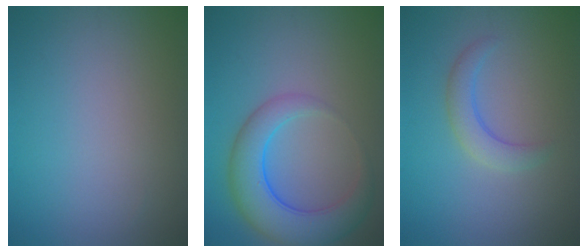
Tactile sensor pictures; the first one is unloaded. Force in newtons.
{"total": 6.8, "press": 6.7, "slide": 0.3}
{"total": 2.6, "press": 2.6, "slide": 0.2}